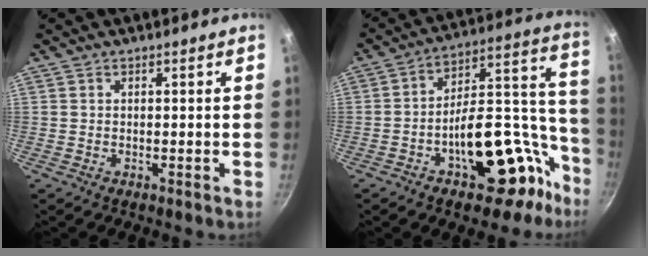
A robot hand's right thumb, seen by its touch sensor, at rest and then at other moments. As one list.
[{"total": 24.3, "force": [-11.4, 13.1, 17.0], "torque": [-0.151, 0.109, -0.157]}]